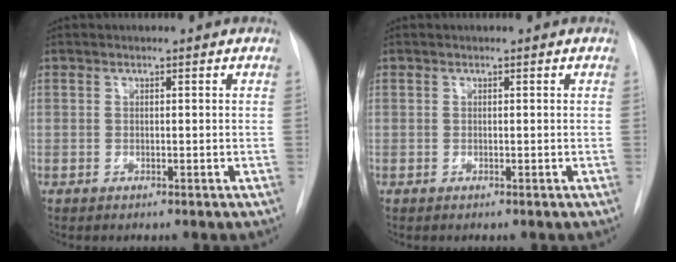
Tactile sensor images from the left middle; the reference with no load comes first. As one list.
[{"total": 0.0}]